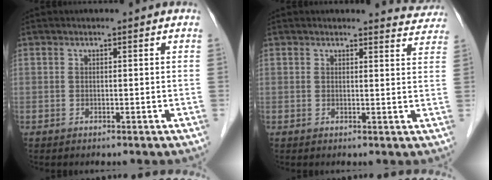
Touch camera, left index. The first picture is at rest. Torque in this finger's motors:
{"motor_torque": [0.89, -1.06, 0.13, 0.00]}